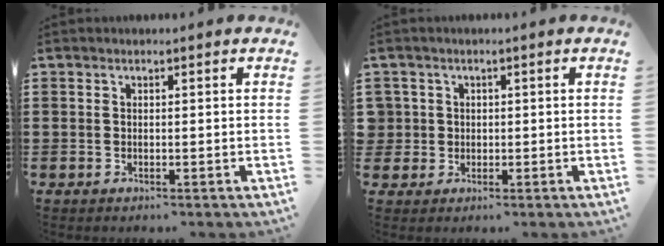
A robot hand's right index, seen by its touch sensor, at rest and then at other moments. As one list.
[{"total": 2.2, "force": [0.0, 2.2, 0.2], "torque": [-0.014, 0.009, -0.003]}]